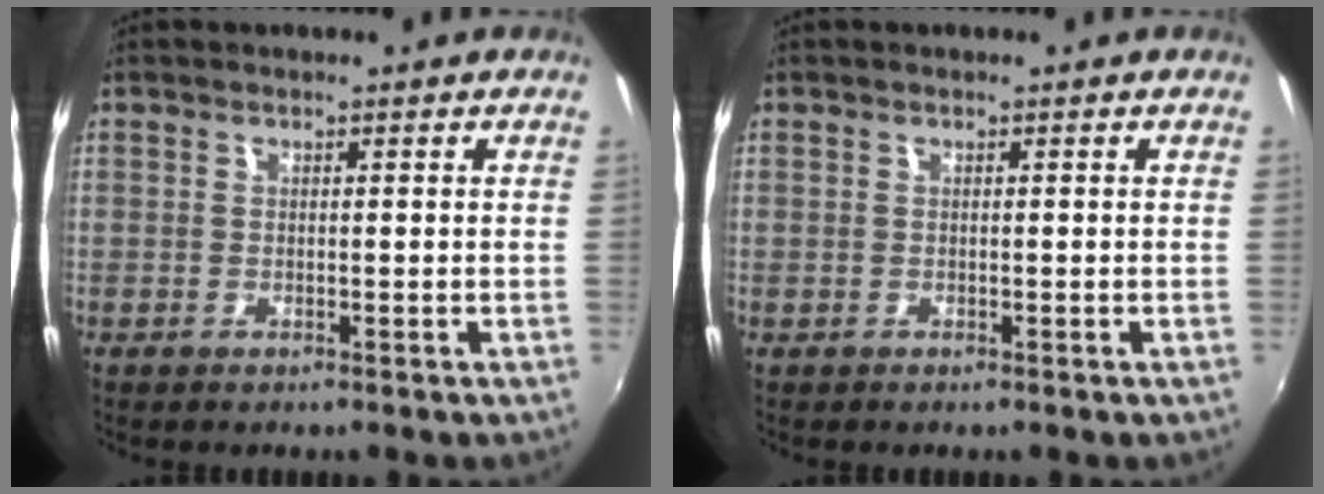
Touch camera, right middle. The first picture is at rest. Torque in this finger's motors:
{"motor_torque": [-0.02, 0.06, 0.00, 0.01]}